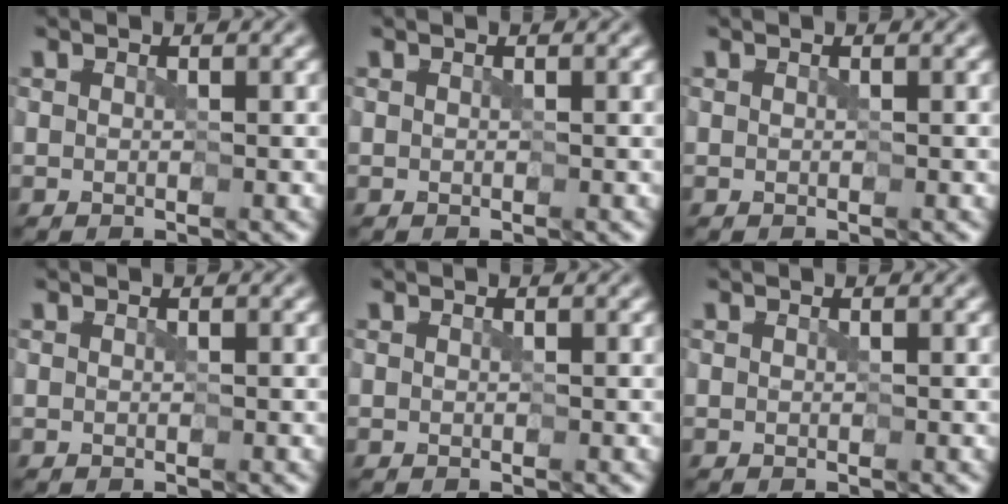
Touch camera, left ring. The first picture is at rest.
{"total": 0.0}
{"total": 0.0}
{"total": 0.0}
{"total": 0.0}
{"total": 0.0}